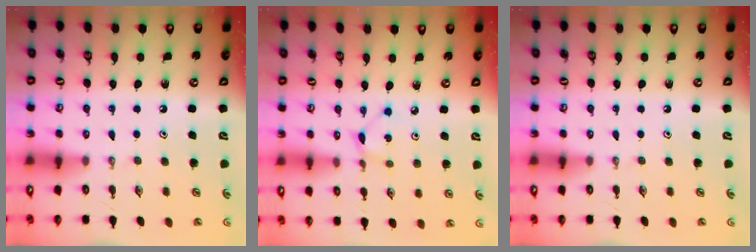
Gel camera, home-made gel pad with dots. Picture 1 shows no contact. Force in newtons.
{"total": 2.5, "press": 2.4, "slide": 0.3}
{"total": 0.0}